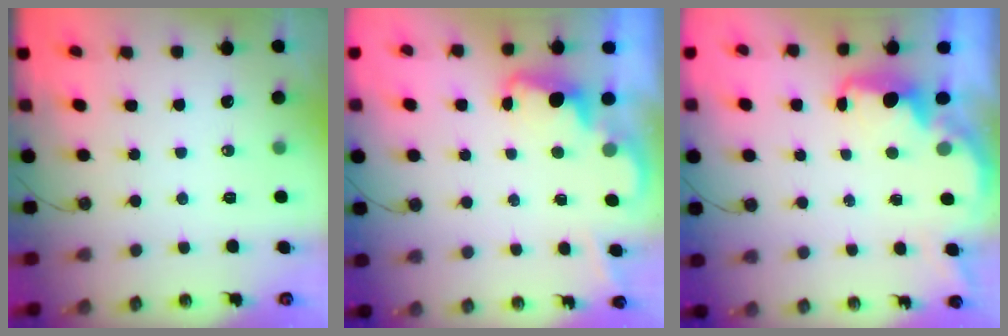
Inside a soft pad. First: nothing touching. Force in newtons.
{"total": 2.0, "press": 1.9, "slide": 0.6}
{"total": 2.3, "press": 2.1, "slide": 0.9}